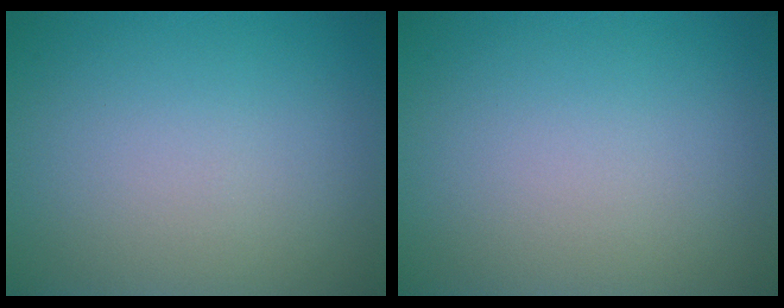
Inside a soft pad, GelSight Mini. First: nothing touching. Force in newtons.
{"total": 0.0}